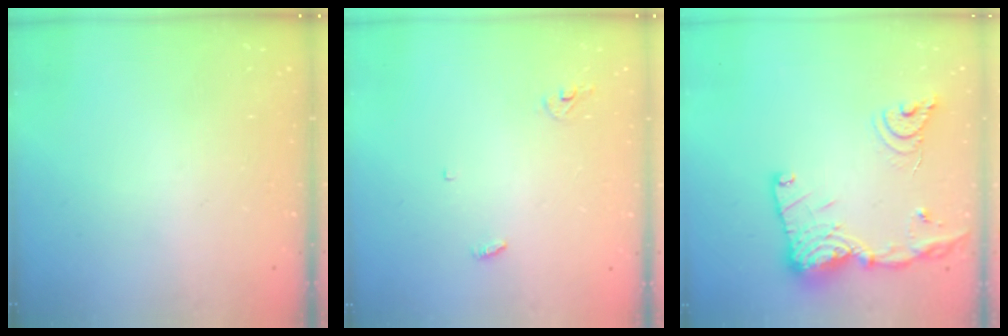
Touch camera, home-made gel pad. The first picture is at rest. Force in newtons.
{"total": 3.1, "press": 3.1, "slide": 0.2}
{"total": 18.5, "press": 18.4, "slide": 1.7}